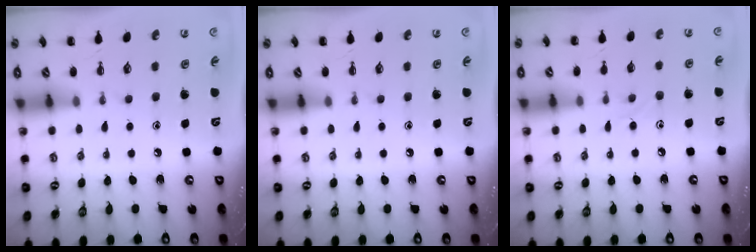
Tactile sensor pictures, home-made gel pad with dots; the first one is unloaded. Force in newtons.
{"total": 0.0}
{"total": 4.0, "press": 3.7, "slide": 1.4}